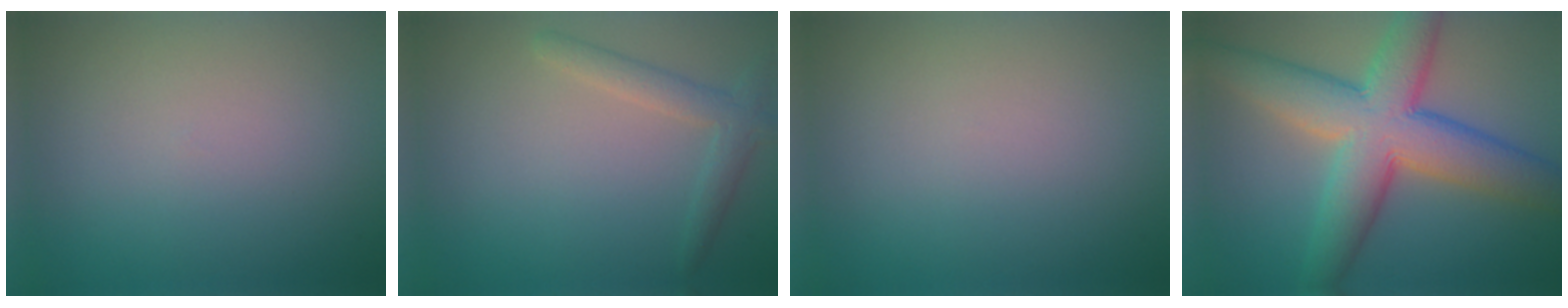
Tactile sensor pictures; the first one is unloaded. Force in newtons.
{"total": 2.3, "press": 2.3, "slide": 0.2}
{"total": 0.0}
{"total": 10.2, "press": 10.2, "slide": 0.5}